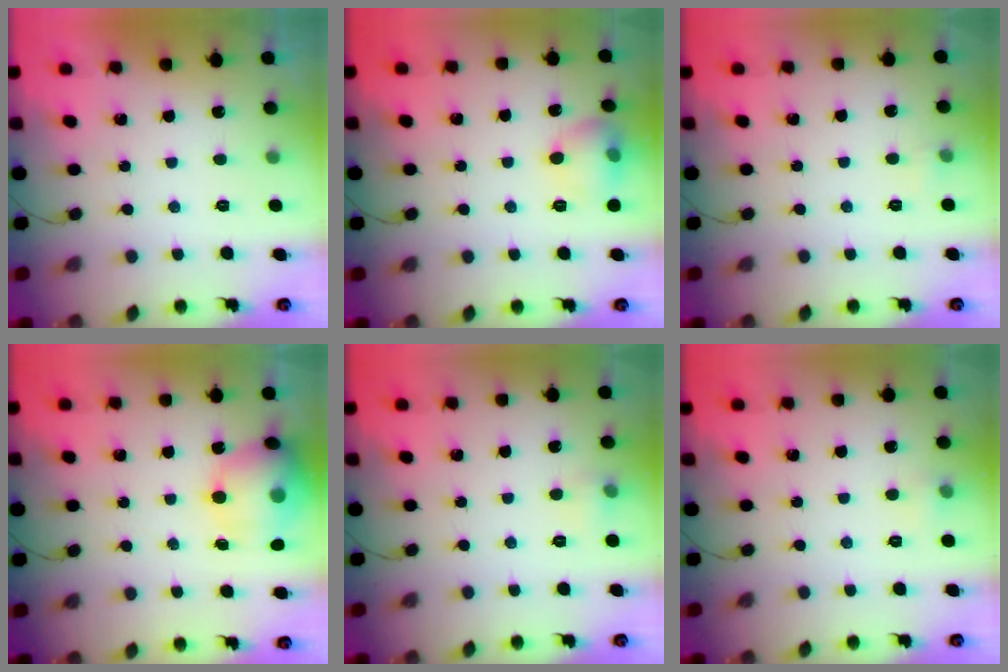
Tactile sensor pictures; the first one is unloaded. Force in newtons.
{"total": 11.6, "press": 9.5, "slide": 6.7}
{"total": 3.5, "press": 3.3, "slide": 1.0}
{"total": 16.4, "press": 16.1, "slide": 3.0}
{"total": 4.6, "press": 4.3, "slide": 1.6}
{"total": 3.6, "press": 3.4, "slide": 1.0}